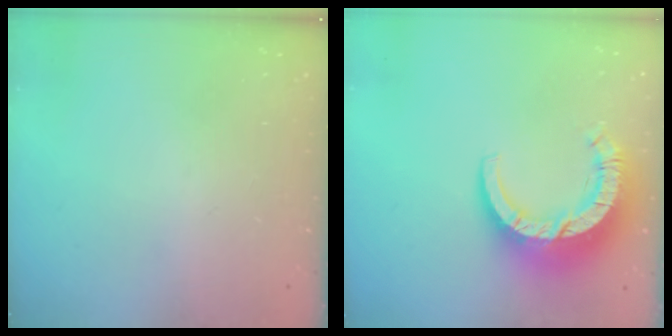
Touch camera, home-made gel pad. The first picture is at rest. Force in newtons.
{"total": 11.6, "press": 11.5, "slide": 1.3}